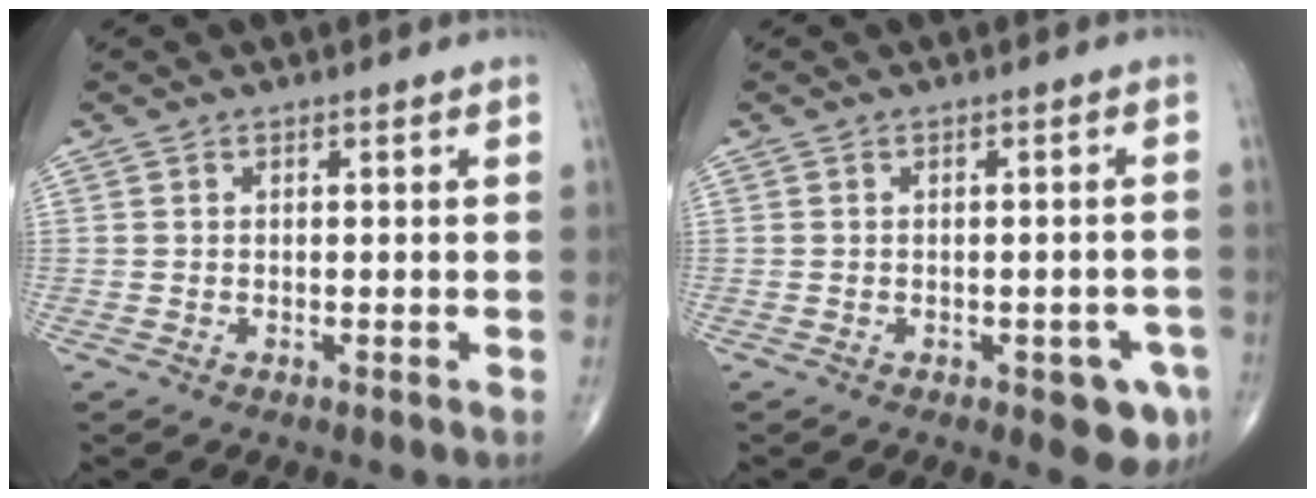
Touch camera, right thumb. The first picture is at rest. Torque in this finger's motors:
{"motor_torque": [1.09, 0.94, 0.47, -0.72, 0.16]}